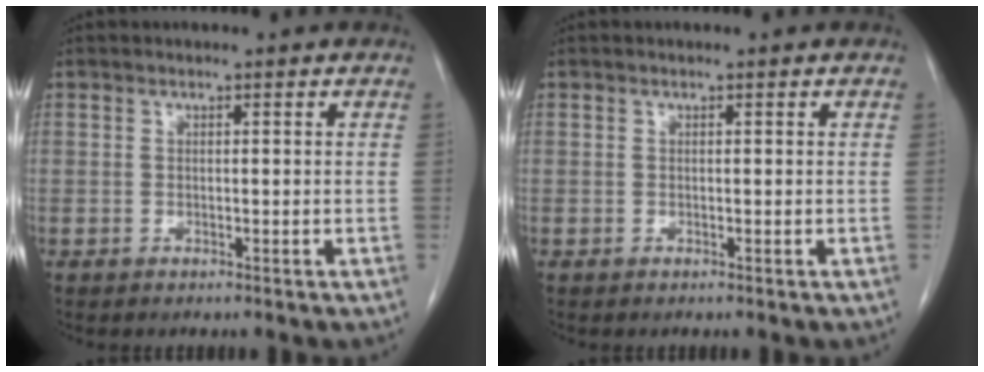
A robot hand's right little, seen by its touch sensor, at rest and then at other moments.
{"total": 0.0}